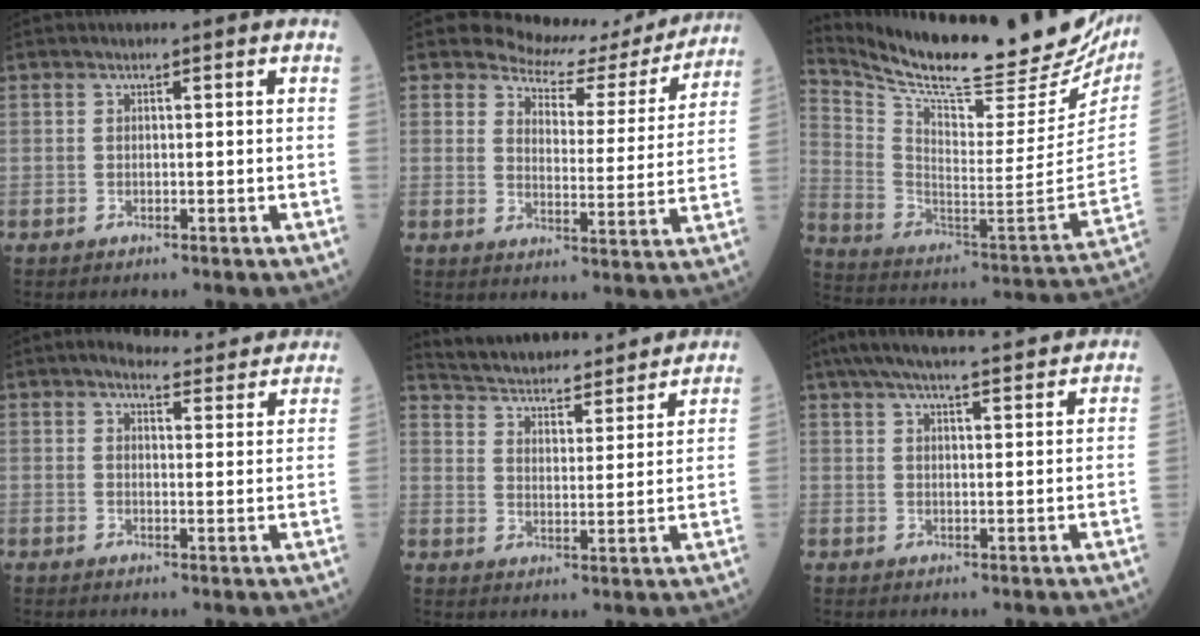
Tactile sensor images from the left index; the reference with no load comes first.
{"total": 12.3, "force": [11.5, 4.3, 1.3], "torque": [-0.011, -0.018, 0.132]}
{"total": 29.6, "force": [25.7, 5.1, 13.9], "torque": [-0.241, -0.076, 0.361]}
{"total": 8.4, "force": [8.0, 1.9, 1.8], "torque": [-0.014, 0.005, 0.078]}
{"total": 21.9, "force": [20.6, 3.6, 6.7], "torque": [-0.109, -0.004, 0.279]}
{"total": 17.5, "force": [15.7, 1.4, 7.5], "torque": [-0.125, 0.042, 0.217]}